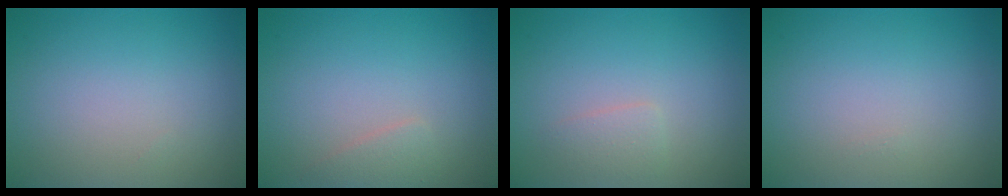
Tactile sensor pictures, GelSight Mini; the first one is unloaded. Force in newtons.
{"total": 1.3, "press": 1.3, "slide": 0.0}
{"total": 1.2, "press": 1.2, "slide": 0.1}
{"total": 0.0}